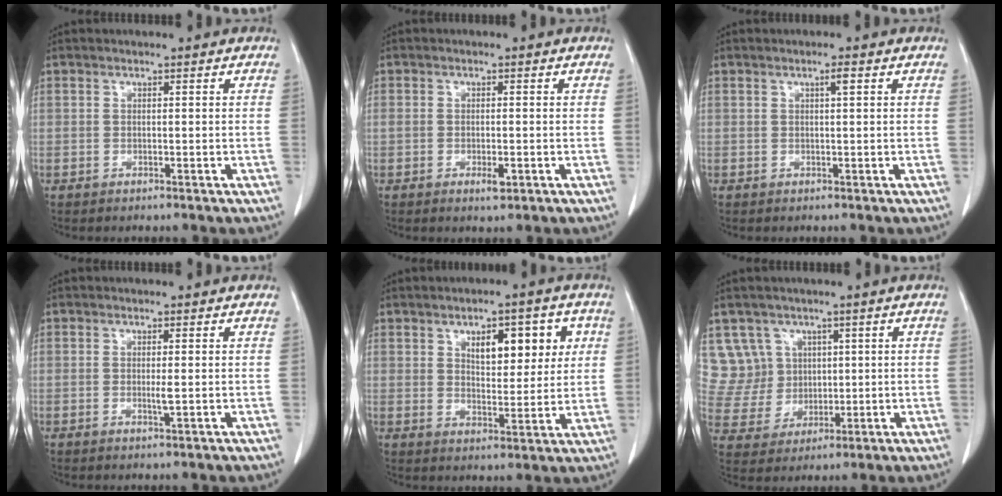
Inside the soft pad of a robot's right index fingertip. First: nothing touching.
{"total": 2.5, "force": [-0.9, 1.0, 2.1], "torque": [-0.036, 0.000, -0.010]}
{"total": 1.2, "force": [0.5, 0.0, 1.1], "torque": [-0.019, 0.002, 0.007]}
{"total": 1.2, "force": [-0.1, 0.0, 1.2], "torque": [-0.023, -0.003, -0.002]}
{"total": 8.6, "force": [3.4, 3.9, 6.9], "torque": [-0.090, 0.009, 0.053]}
{"total": 8.3, "force": [3.6, 7.5, 0.2], "torque": [-0.010, 0.033, 0.086]}